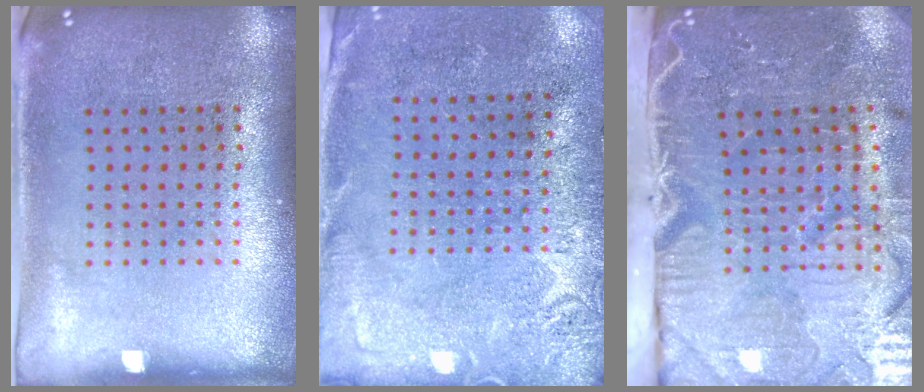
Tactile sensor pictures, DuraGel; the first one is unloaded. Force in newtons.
{"total": 2.7, "press": 2.4, "slide": 1.2}
{"total": 5.3, "press": 4.2, "slide": 3.2}